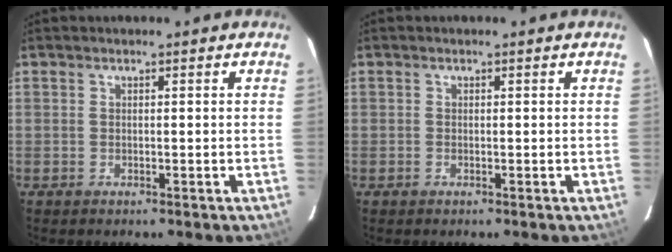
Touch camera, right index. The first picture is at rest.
{"total": 0.0}